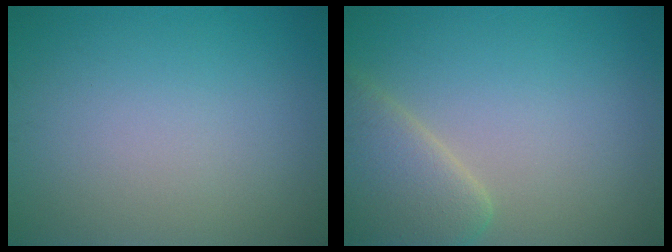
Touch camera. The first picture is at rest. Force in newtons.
{"total": 4.8, "press": 4.8, "slide": 0.5}